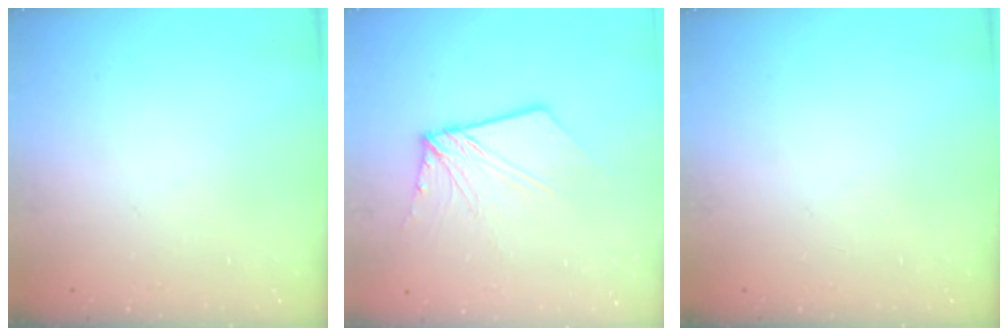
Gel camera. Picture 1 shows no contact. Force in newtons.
{"total": 8.6, "press": 8.5, "slide": 1.0}
{"total": 0.0}